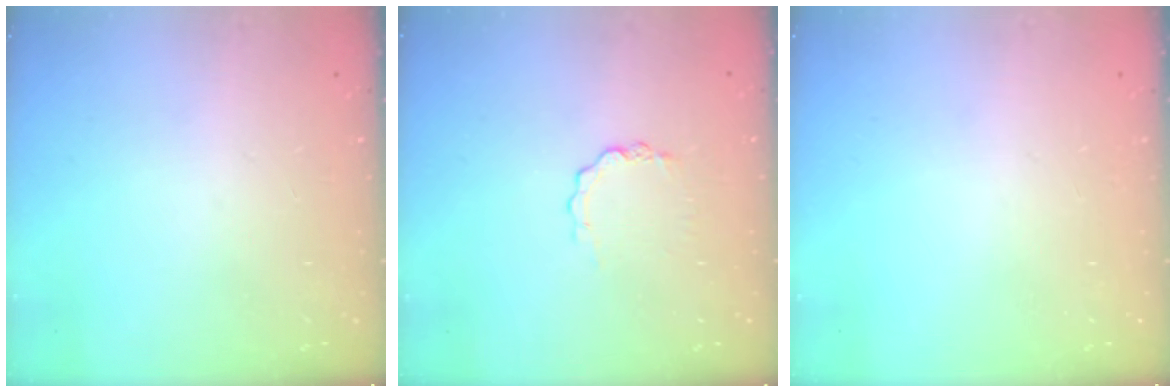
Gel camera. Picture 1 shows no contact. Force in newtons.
{"total": 3.3, "press": 3.3, "slide": 0.2}
{"total": 0.0}